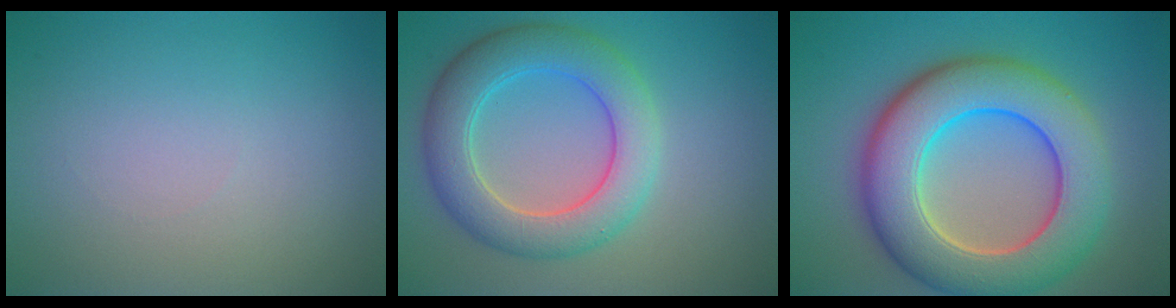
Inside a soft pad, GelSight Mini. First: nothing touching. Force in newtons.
{"total": 6.5, "press": 6.5, "slide": 0.3}
{"total": 11.1, "press": 11.1, "slide": 0.6}